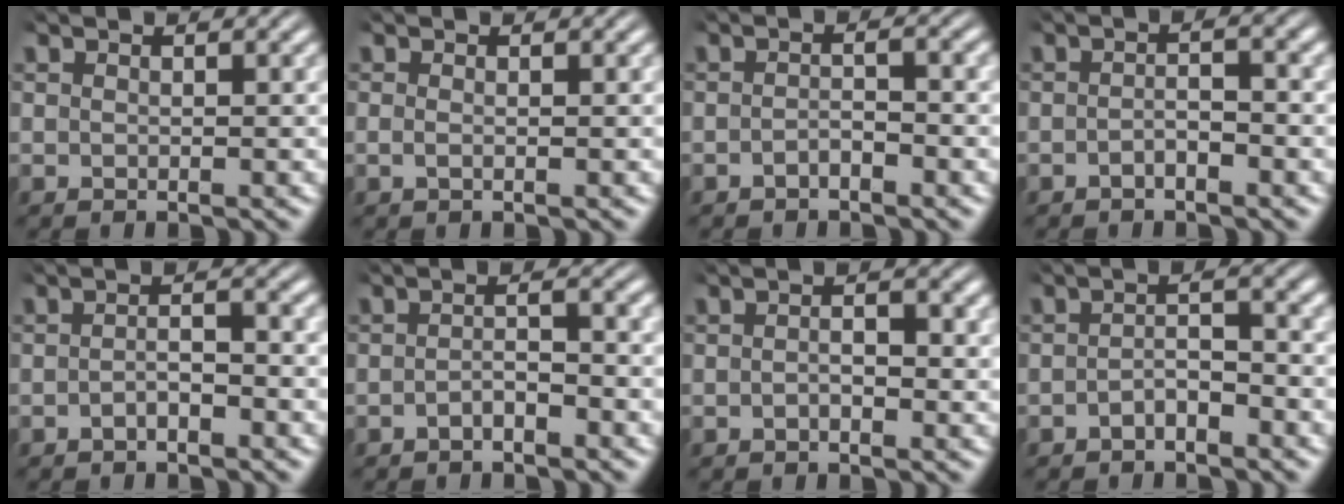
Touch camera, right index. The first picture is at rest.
{"total": 0.6, "force": [-0.4, 0.0, 0.5], "torque": [-0.017, -0.010, -0.002]}
{"total": 1.7, "force": [-1.3, 0.4, 1.0], "torque": [-0.010, -0.001, -0.026]}
{"total": 2.0, "force": [-1.2, 0.4, 1.6], "torque": [-0.018, 0.001, -0.024]}
{"total": 2.1, "force": [-1.3, 0.5, 1.5], "torque": [-0.020, -0.003, -0.024]}
{"total": 2.1, "force": [-1.5, 0.5, 1.4], "torque": [-0.016, -0.003, -0.028]}
{"total": 1.9, "force": [-0.3, 0.7, 1.7], "torque": [-0.021, 0.004, -0.011]}
{"total": 2.5, "force": [-1.5, 0.7, 1.8], "torque": [-0.024, -0.002, -0.027]}